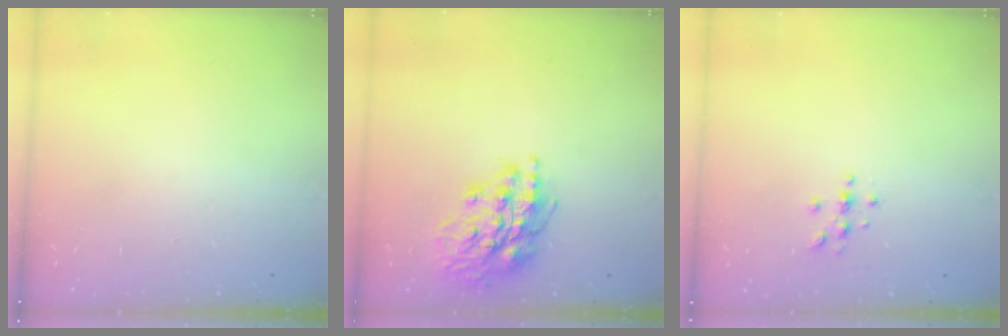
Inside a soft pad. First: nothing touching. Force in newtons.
{"total": 17.5, "press": 17.4, "slide": 1.8}
{"total": 3.0, "press": 3.0, "slide": 0.4}